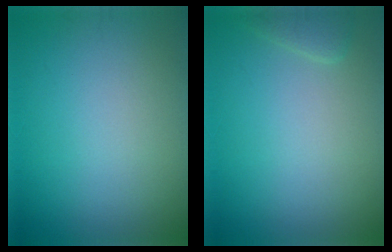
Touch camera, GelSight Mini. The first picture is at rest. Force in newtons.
{"total": 1.2, "press": 1.2, "slide": 0.1}